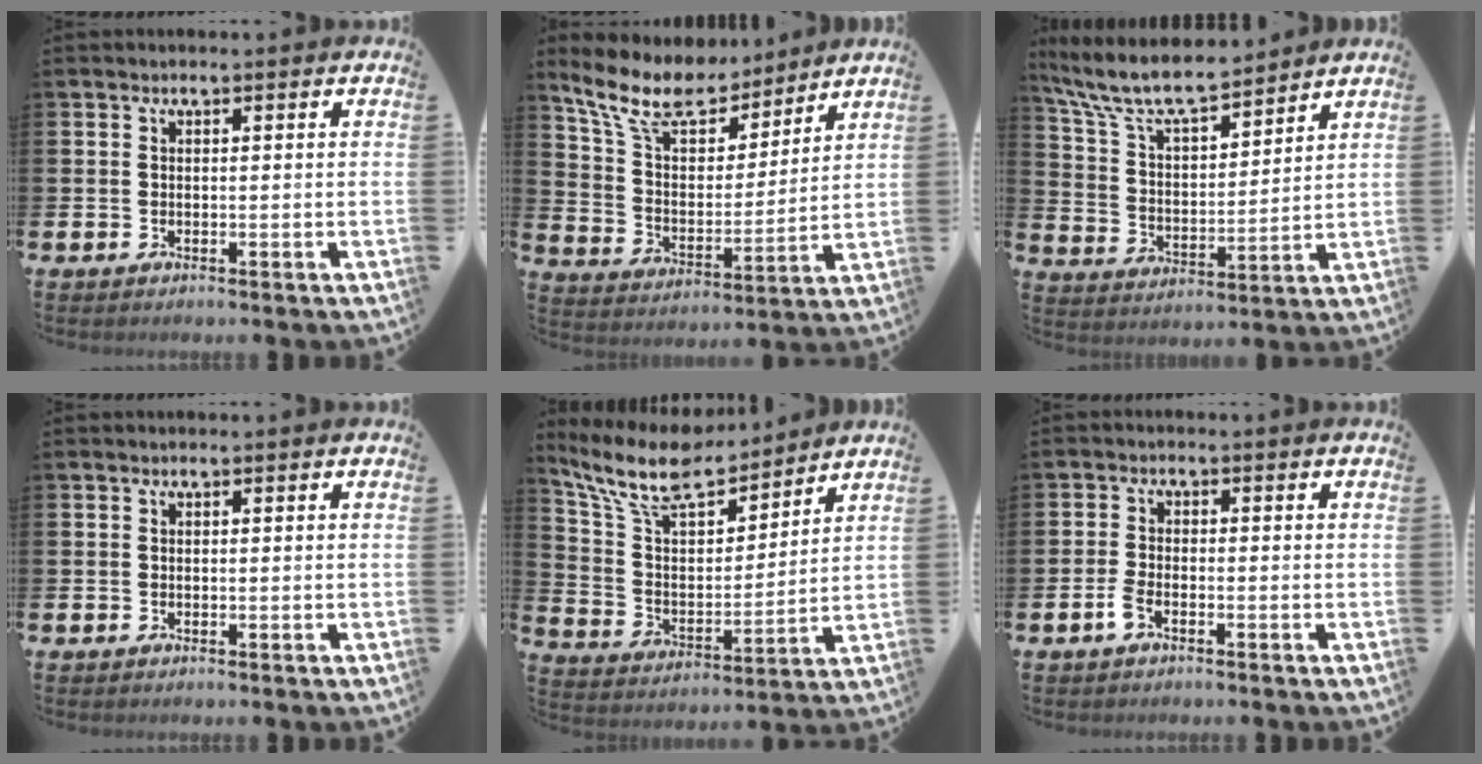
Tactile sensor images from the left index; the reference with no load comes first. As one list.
[{"total": 11.1, "force": [9.5, 4.1, 4.0], "torque": [-0.125, -0.053, 0.171]}, {"total": 9.2, "force": [8.4, 1.8, 3.3], "torque": [-0.104, -0.047, 0.149]}, {"total": 0.0}, {"total": 11.0, "force": [9.8, 2.9, 4.1], "torque": [-0.123, -0.059, 0.174]}, {"total": 2.2, "force": [-1.3, 0.7, 1.6], "torque": [-0.035, 0.006, -0.024]}]